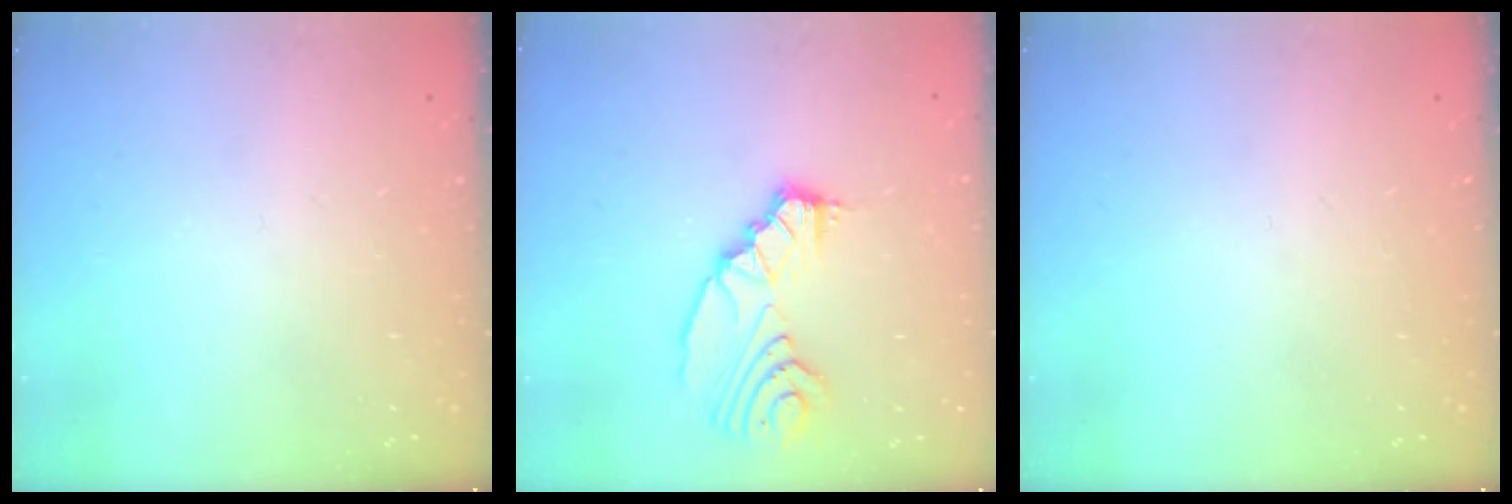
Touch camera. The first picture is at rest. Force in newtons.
{"total": 10.0, "press": 9.3, "slide": 3.7}
{"total": 0.0}